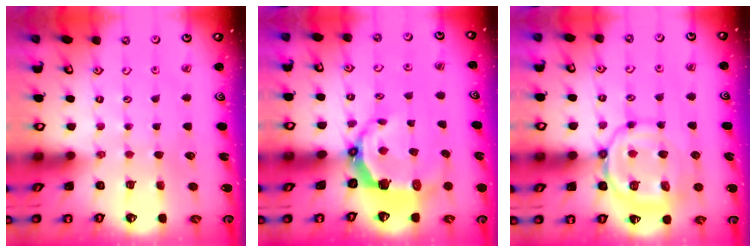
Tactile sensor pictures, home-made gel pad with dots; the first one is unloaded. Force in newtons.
{"total": 8.1, "press": 6.4, "slide": 5.0}
{"total": 12.2, "press": 12.0, "slide": 1.6}